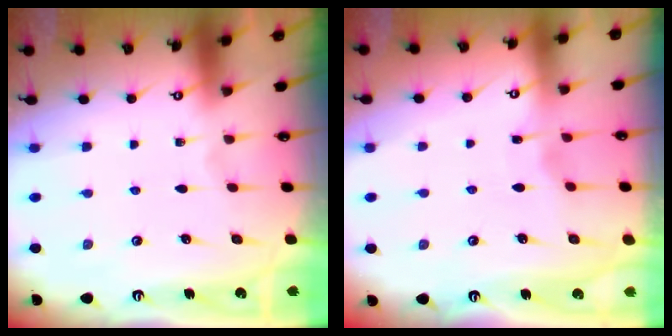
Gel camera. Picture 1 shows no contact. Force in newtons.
{"total": 2.9, "press": 2.8, "slide": 0.4}